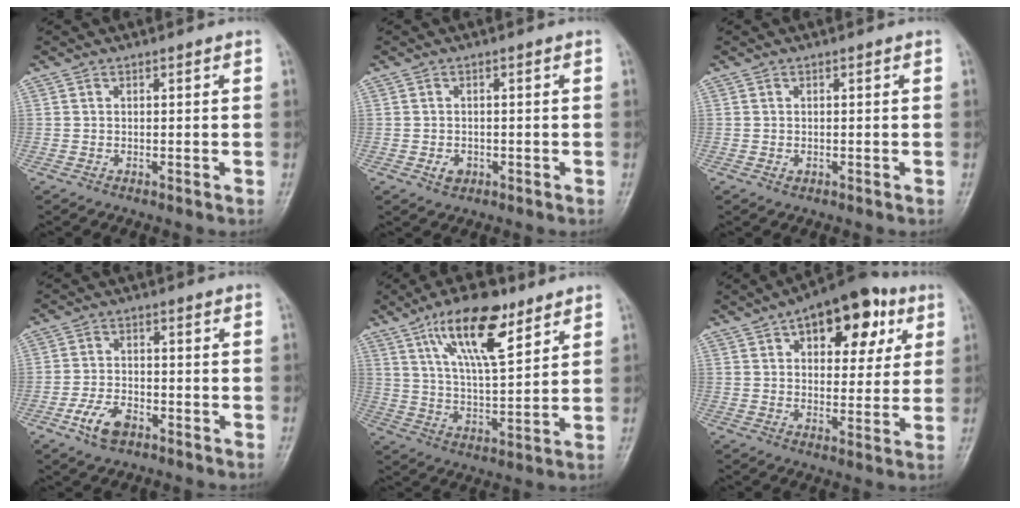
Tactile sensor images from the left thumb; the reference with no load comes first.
{"total": 2.1, "force": [-0.7, 1.7, 1.1], "torque": [-0.012, 0.002, -0.008]}
{"total": 0.7, "force": [-0.2, 0.6, 0.4], "torque": [-0.006, -0.001, -0.002]}
{"total": 5.9, "force": [-3.2, 3.3, 3.7], "torque": [-0.069, 0.015, -0.060]}
{"total": 14.7, "force": [8.5, 5.2, 10.9], "torque": [-0.163, -0.036, 0.150]}
{"total": 16.6, "force": [7.2, 8.9, 12.0], "torque": [-0.117, -0.008, 0.099]}